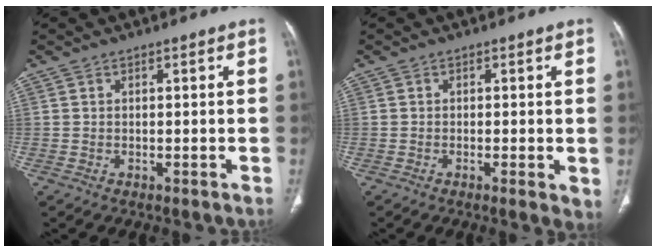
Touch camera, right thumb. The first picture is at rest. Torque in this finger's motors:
{"motor_torque": [0.33, 0.41, -0.34, 0.12, 0.00]}